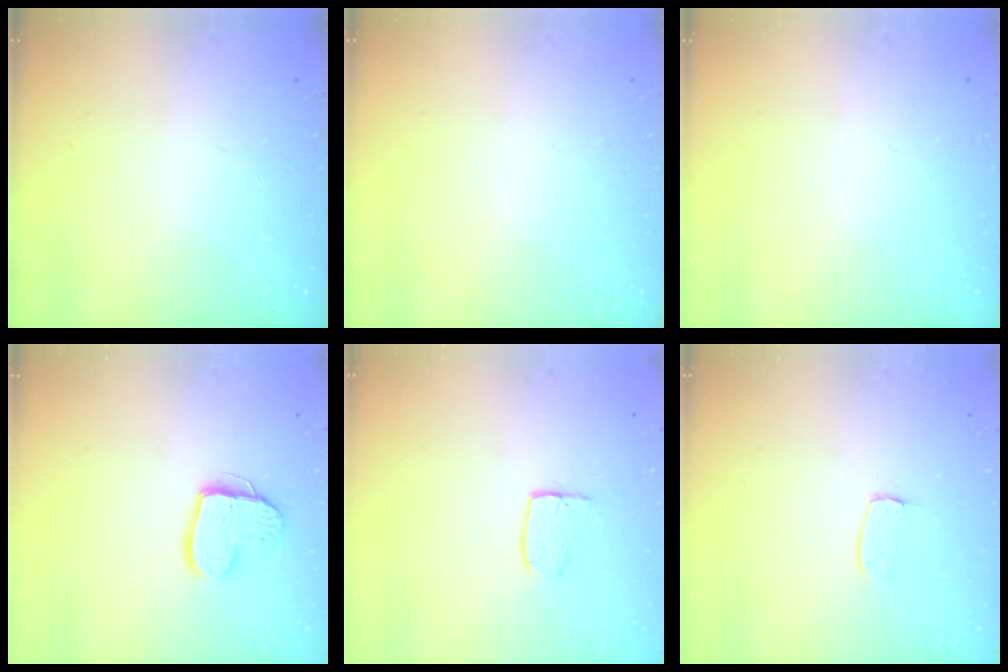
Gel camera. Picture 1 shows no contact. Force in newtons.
{"total": 0.0}
{"total": 0.0}
{"total": 11.8, "press": 11.7, "slide": 1.2}
{"total": 6.0, "press": 6.0, "slide": 0.3}
{"total": 3.8, "press": 3.8, "slide": 0.2}